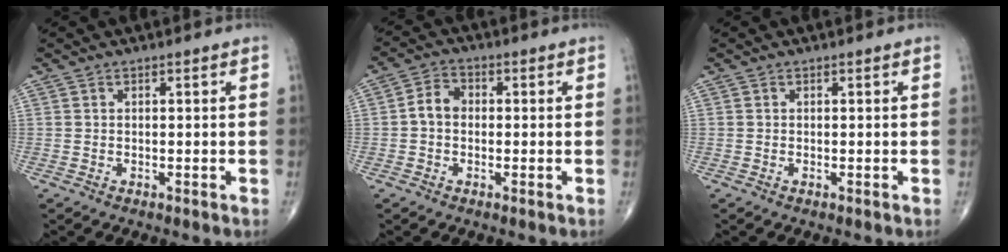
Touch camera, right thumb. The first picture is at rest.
{"total": 4.2, "force": [-0.4, 3.2, 2.6], "torque": [-0.040, 0.018, -0.016]}
{"total": 0.0}